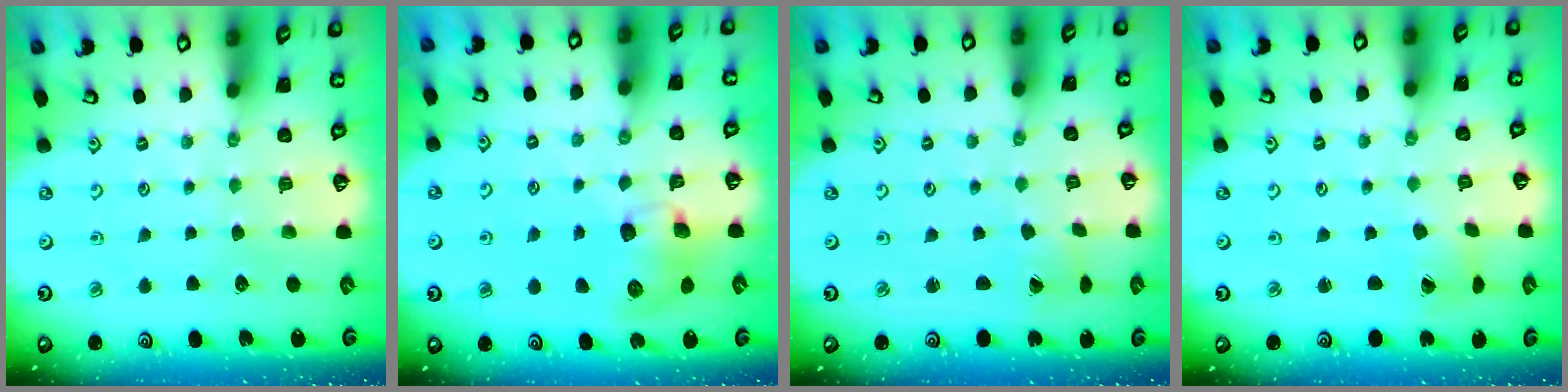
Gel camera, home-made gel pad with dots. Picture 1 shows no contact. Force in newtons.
{"total": 8.8, "press": 8.7, "slide": 1.1}
{"total": 1.5, "press": 1.5, "slide": 0.1}
{"total": 1.1, "press": 1.1, "slide": 0.2}